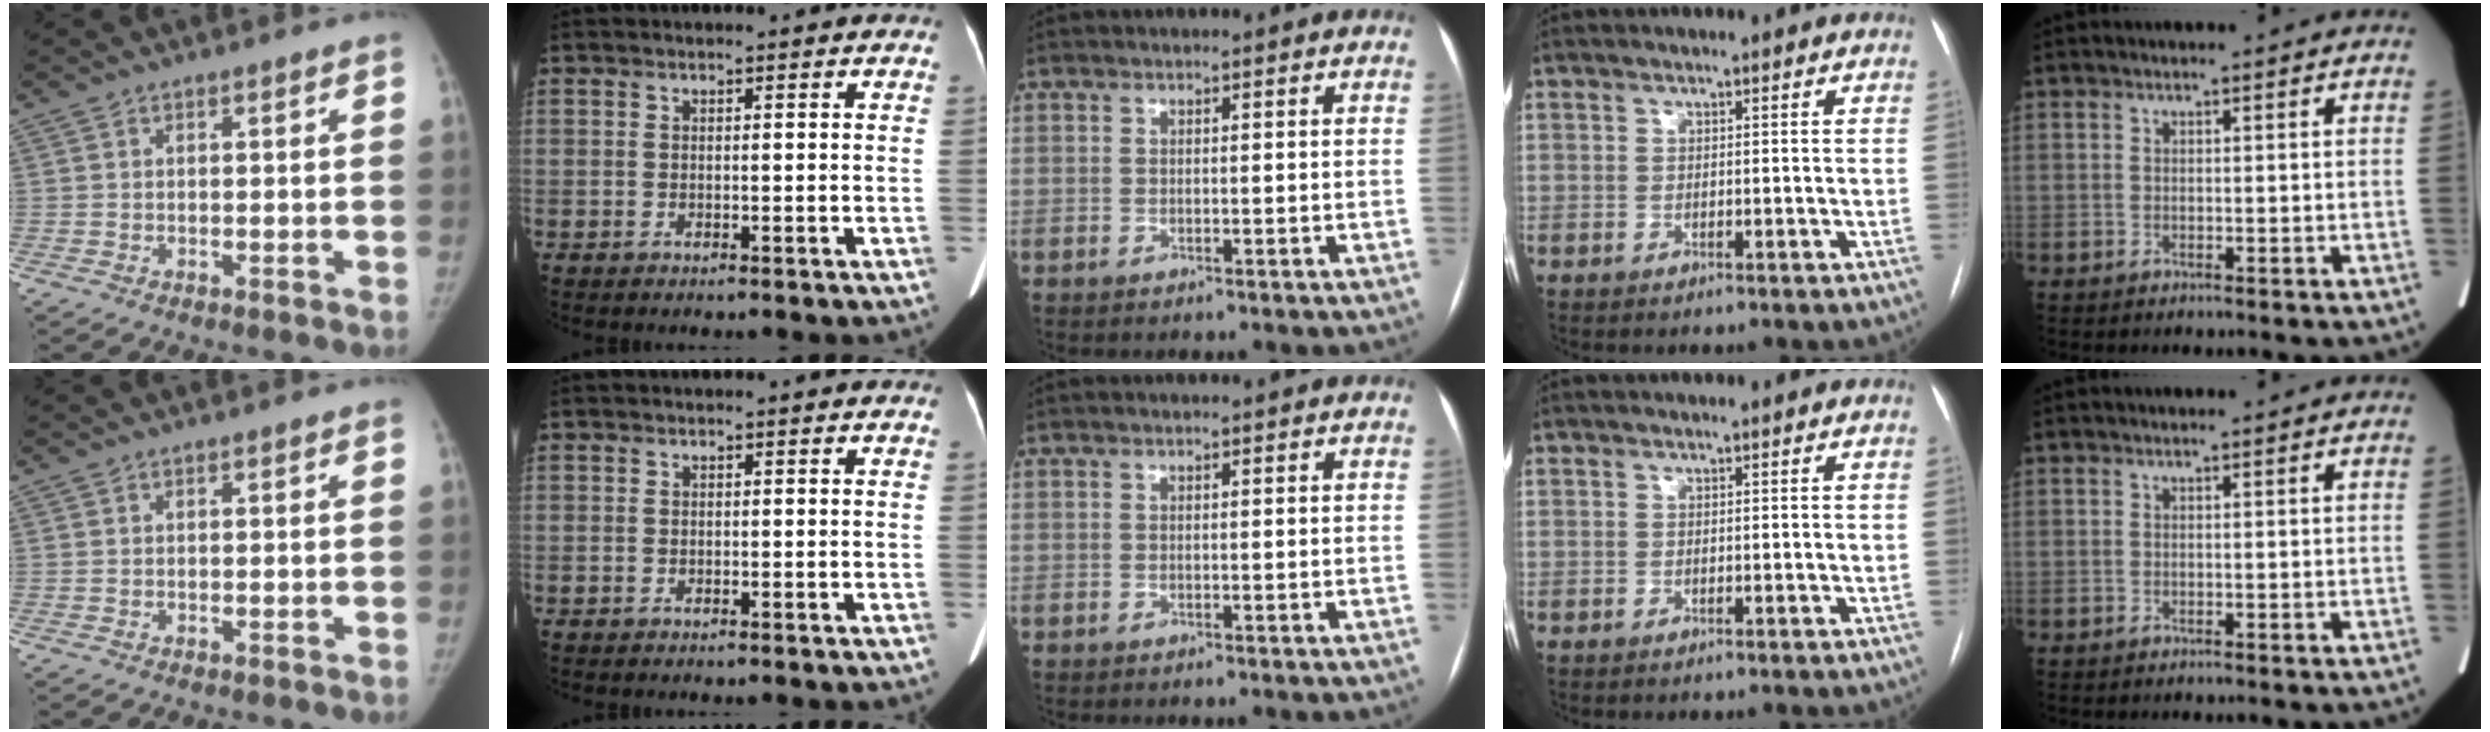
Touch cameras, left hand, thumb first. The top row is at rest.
{}